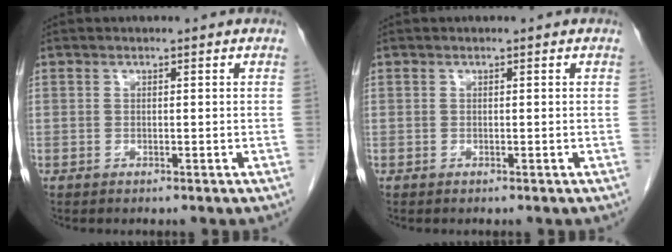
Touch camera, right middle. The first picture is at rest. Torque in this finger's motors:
{"motor_torque": [-0.05, -0.01, 0.00, -0.01]}